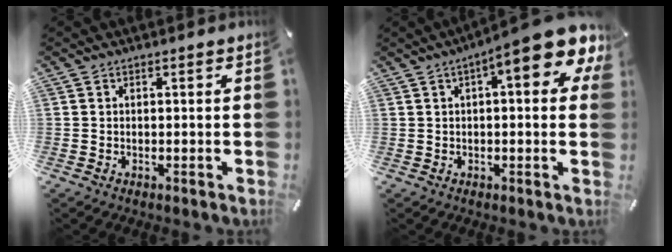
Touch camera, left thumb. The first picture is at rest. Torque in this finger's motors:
{"motor_torque": [1.76, 3.25, 1.35, -1.42, 0.36]}